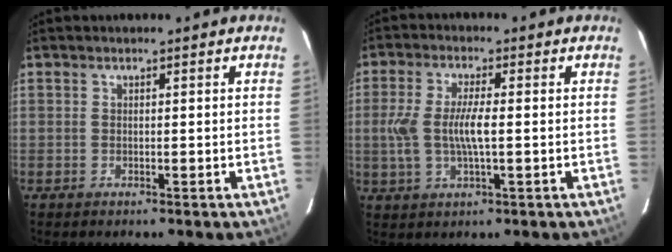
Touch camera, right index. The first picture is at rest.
{"total": 7.9, "force": [-0.5, 1.9, 7.6], "torque": [-0.157, -0.001, -0.007]}